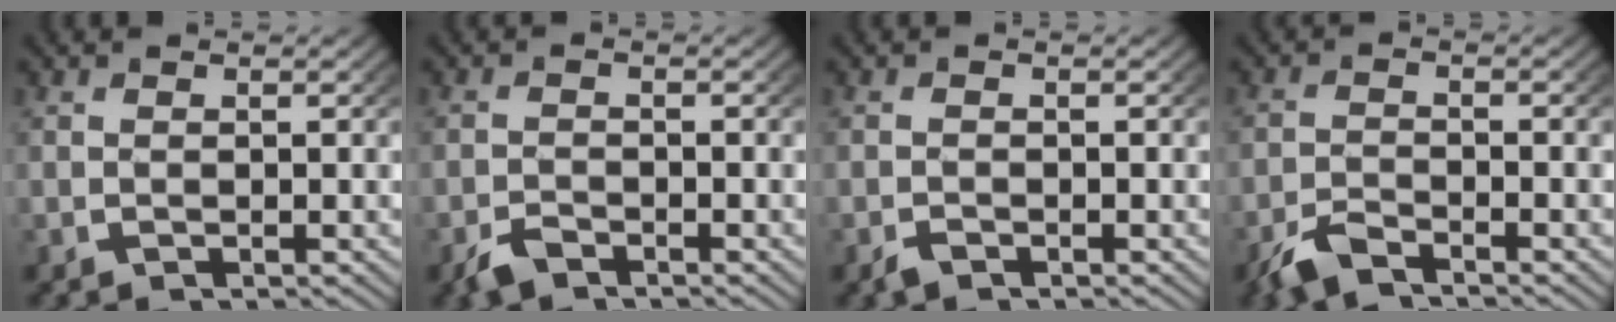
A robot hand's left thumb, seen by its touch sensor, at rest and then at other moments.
{"total": 1.9, "force": [-1.6, 0.7, 0.6], "torque": [-0.015, -0.006, -0.032]}
{"total": 0.9, "force": [-0.8, 0.4, 0.4], "torque": [-0.007, -0.005, -0.016]}
{"total": 2.8, "force": [-2.4, 0.9, 1.1], "torque": [-0.023, -0.004, -0.051]}